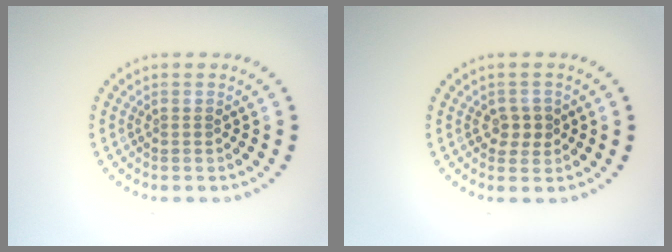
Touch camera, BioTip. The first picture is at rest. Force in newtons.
{"total": 1.9, "press": 1.8, "slide": 0.5}